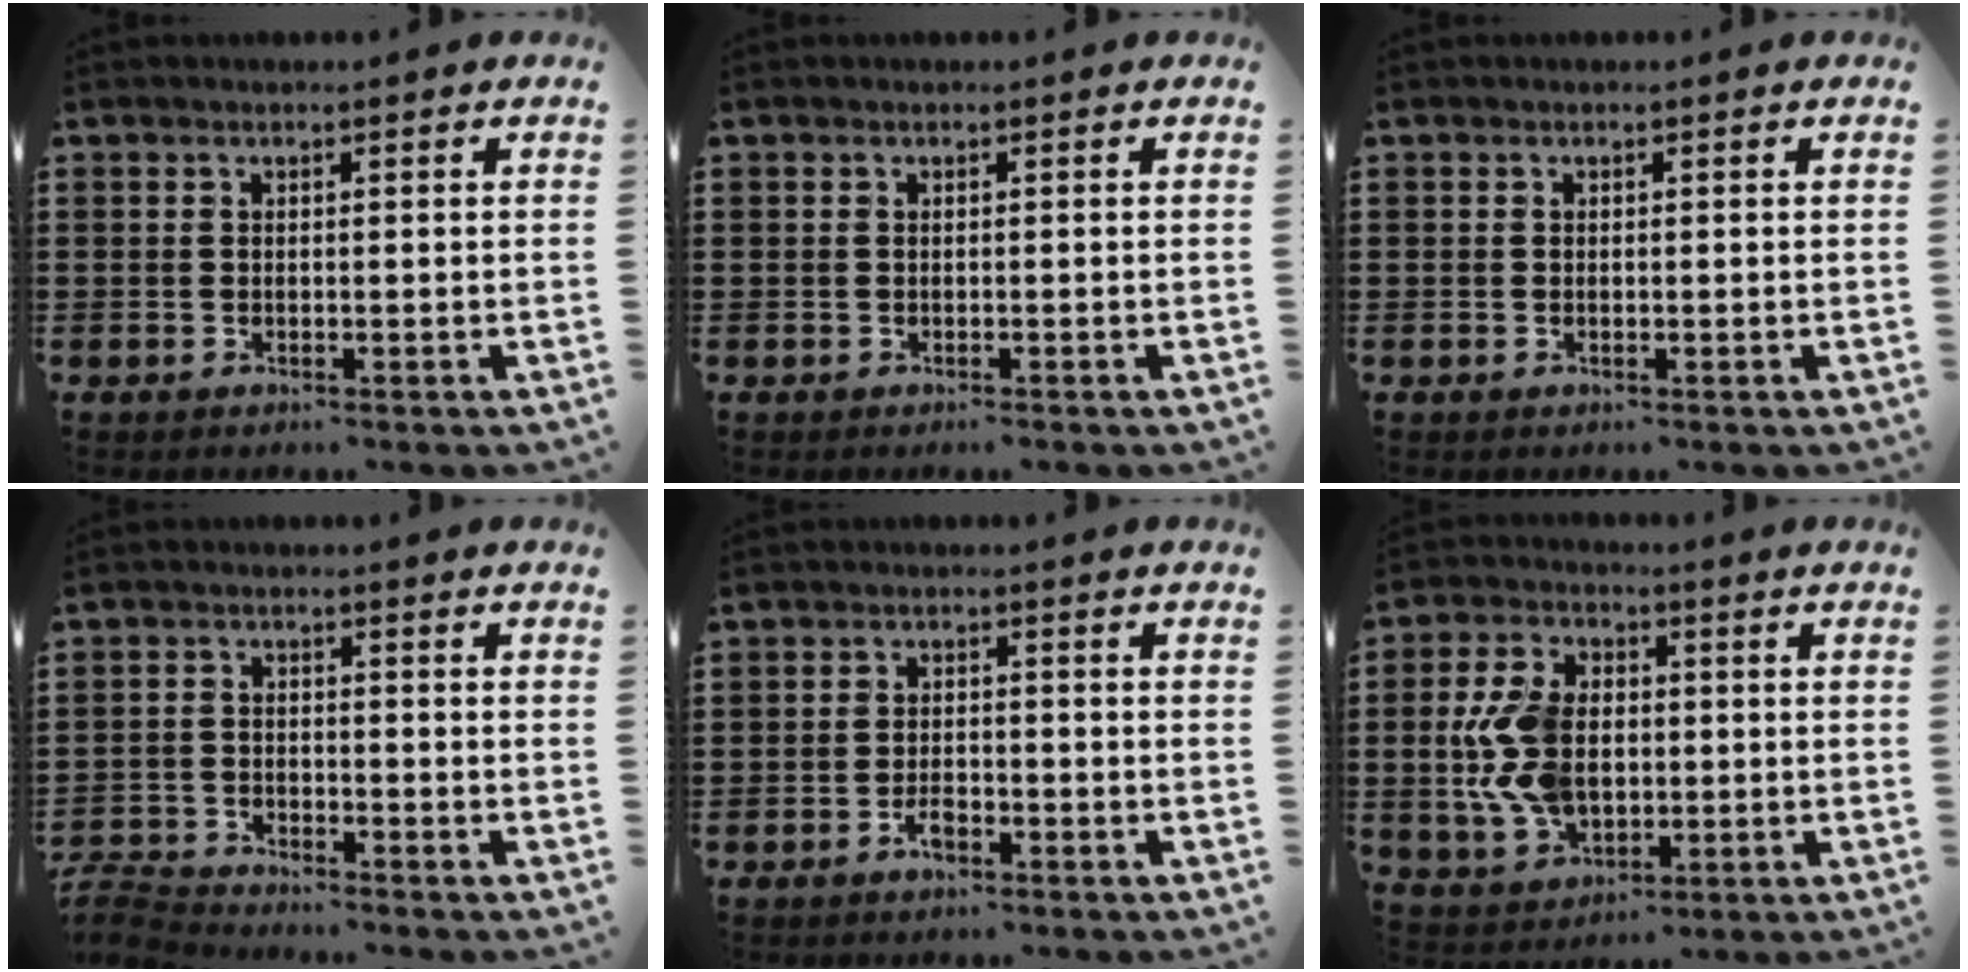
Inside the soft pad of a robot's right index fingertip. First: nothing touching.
{"total": 0.0}
{"total": 0.0}
{"total": 3.7, "force": [-3.6, 0.3, 0.1], "torque": [-0.021, -0.005, -0.082]}
{"total": 2.6, "force": [-1.5, 1.2, 1.8], "torque": [-0.034, 0.003, -0.027]}
{"total": 10.7, "force": [-0.3, 7.1, 8.0], "torque": [-0.198, 0.009, -0.010]}